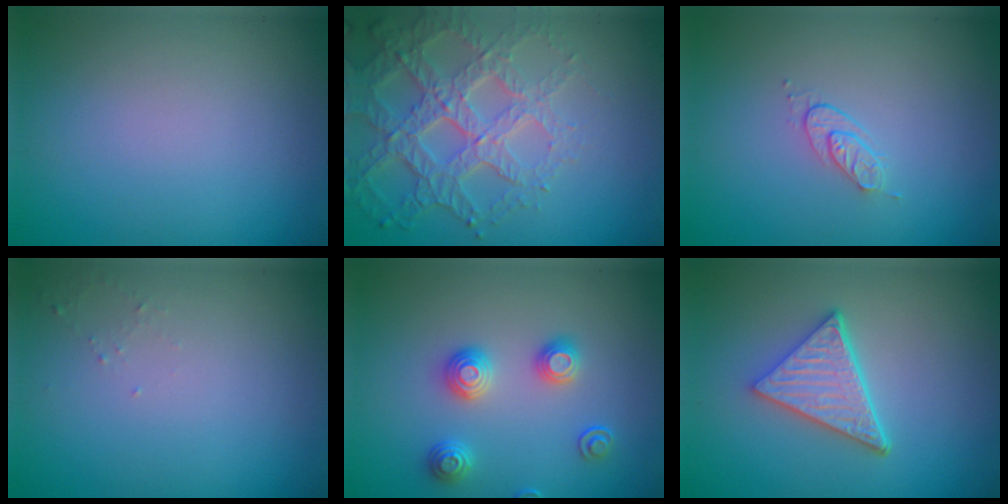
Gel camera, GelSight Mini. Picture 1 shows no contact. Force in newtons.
{"total": 6.5, "press": 4.9, "slide": 4.3}
{"total": 1.5, "press": 0.8, "slide": 1.3}
{"total": 0.7, "press": 0.6, "slide": 0.2}
{"total": 2.9, "press": 2.7, "slide": 1.1}
{"total": 5.0, "press": 3.6, "slide": 3.5}